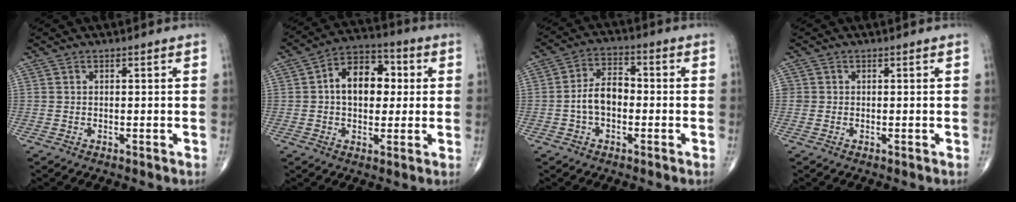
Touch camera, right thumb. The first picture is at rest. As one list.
[{"total": 12.2, "force": [1.6, 8.1, 9.0], "torque": [-0.106, 0.021, 0.016]}, {"total": 7.3, "force": [-1.2, 4.6, 5.5], "torque": [-0.090, 0.029, -0.032]}, {"total": 1.0, "force": [0.0, 0.9, 0.1], "torque": [0.005, 0.003, -0.001]}]